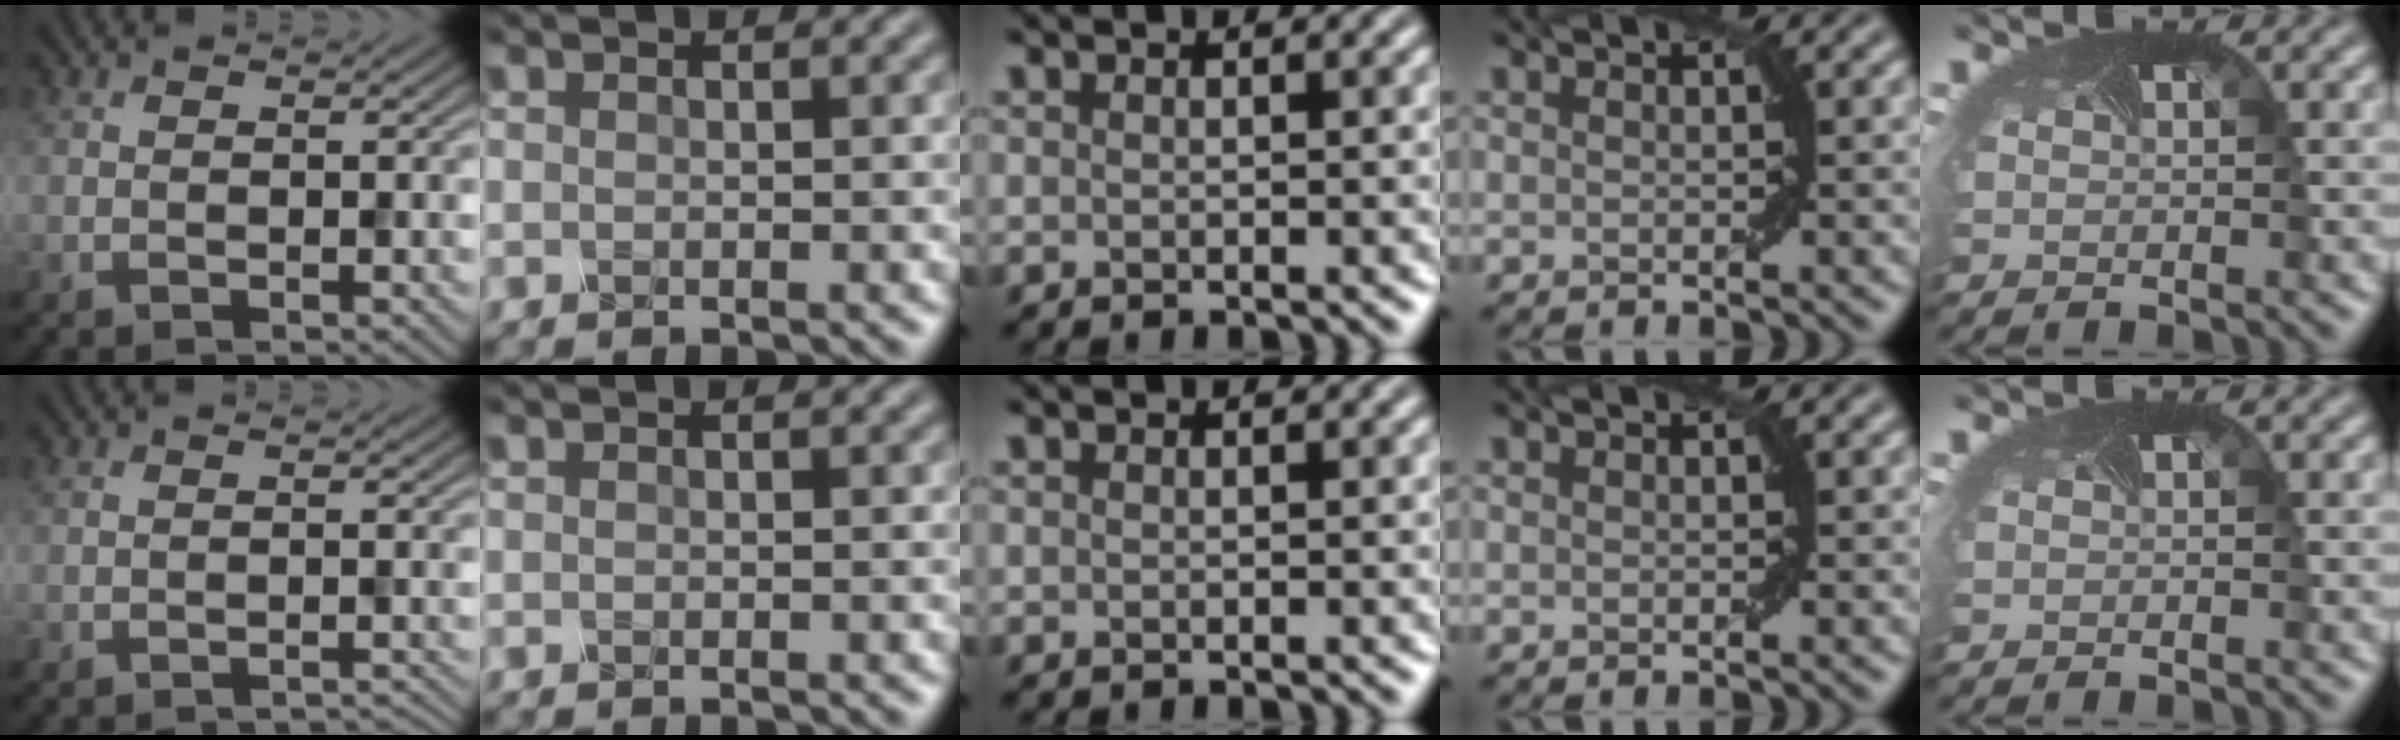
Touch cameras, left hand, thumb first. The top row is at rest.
{"thumb": {"total": 1.8, "force": [-1.8, 0.2, 0.5], "torque": [0.003, 0.001, -0.028]}}